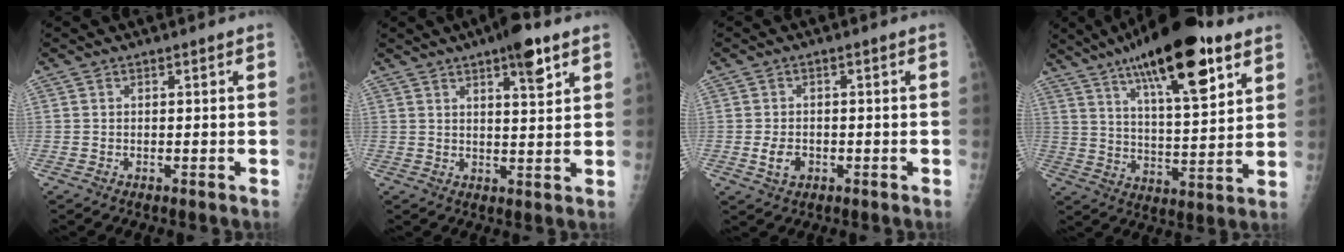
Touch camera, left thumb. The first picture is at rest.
{"total": 7.2, "force": [4.3, 1.8, 5.6], "torque": [-0.072, -0.020, 0.060]}
{"total": 3.5, "force": [-1.0, 2.5, 2.2], "torque": [-0.034, 0.002, -0.013]}
{"total": 21.3, "force": [11.9, 6.3, 16.5], "torque": [-0.243, -0.038, 0.192]}